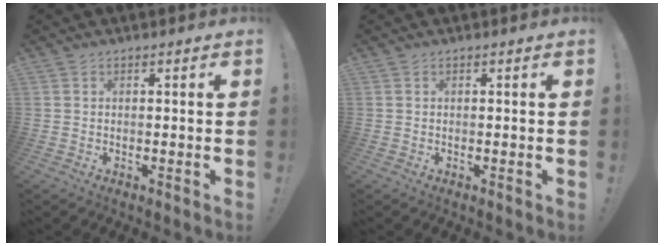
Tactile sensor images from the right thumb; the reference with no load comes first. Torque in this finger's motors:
{"motor_torque": [-0.15, -0.05, -0.38, 0.08, 0.04]}